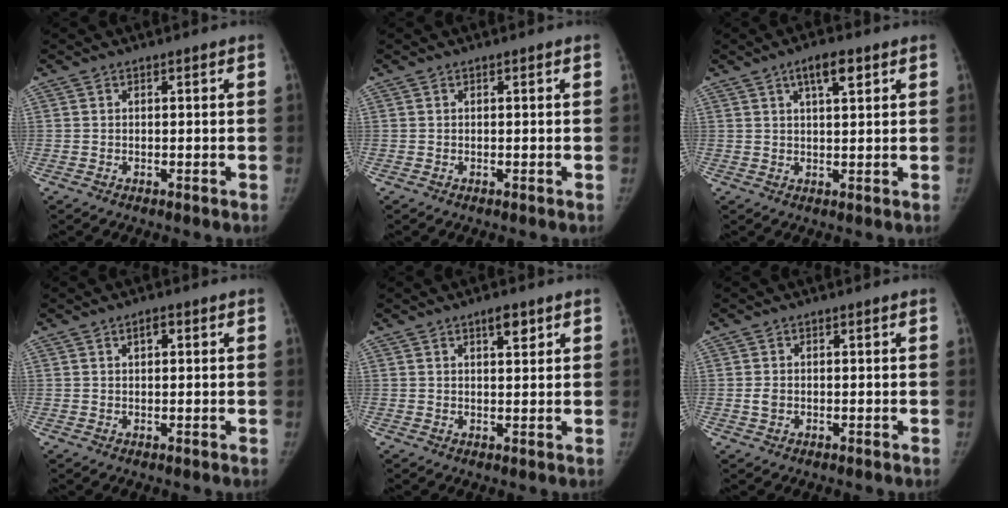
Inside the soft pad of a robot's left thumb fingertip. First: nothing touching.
{"total": 0.0}
{"total": 5.0, "force": [2.6, 1.6, 3.9], "torque": [-0.058, -0.005, 0.042]}
{"total": 1.8, "force": [0.8, 0.9, 1.4], "torque": [-0.018, 0.003, 0.012]}
{"total": 3.1, "force": [1.9, 1.1, 2.2], "torque": [-0.022, -0.010, 0.028]}
{"total": 1.5, "force": [-0.2, 1.2, 1.0], "torque": [-0.016, 0.000, -0.002]}